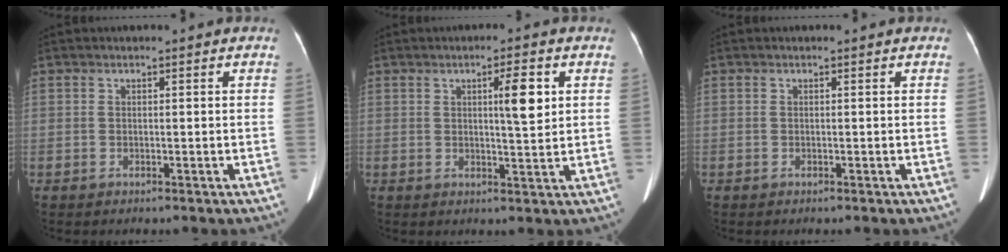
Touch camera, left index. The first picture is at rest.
{"total": 4.8, "force": [1.4, 0.6, 4.6], "torque": [-0.067, 0.000, 0.020]}
{"total": 0.0}